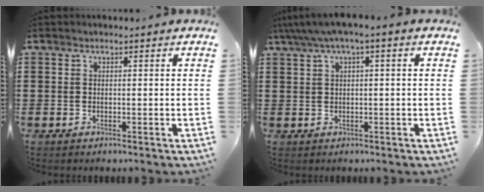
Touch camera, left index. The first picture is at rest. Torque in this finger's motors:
{"motor_torque": [2.13, 0.00, 1.05, 0.21]}